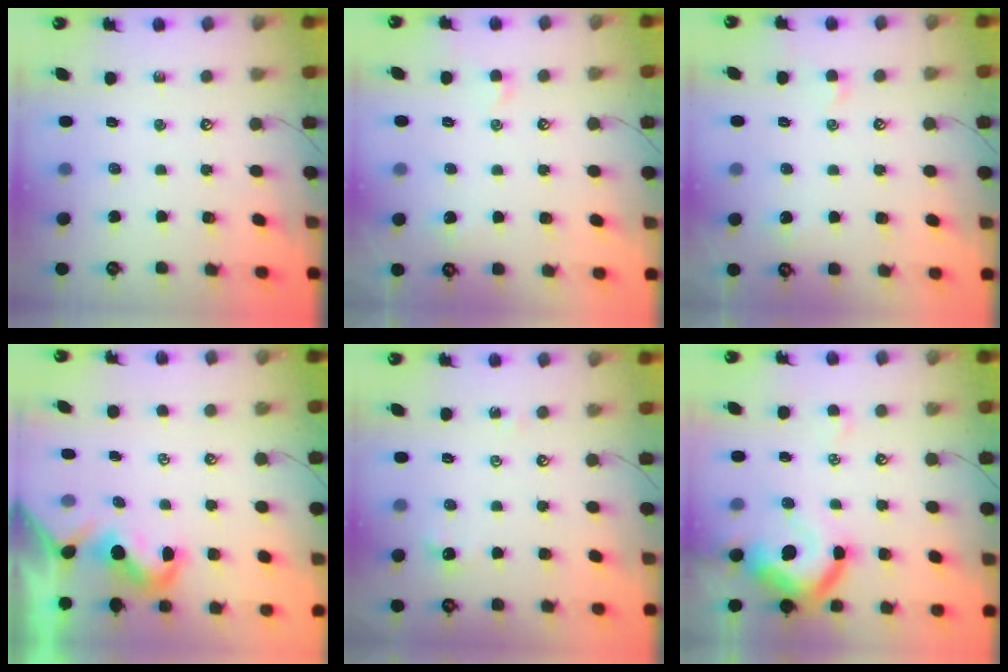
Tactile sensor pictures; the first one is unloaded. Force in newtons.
{"total": 0.5, "press": 0.2, "slide": 0.5}
{"total": 0.5, "press": 0.2, "slide": 0.5}
{"total": 2.0, "press": 1.9, "slide": 0.5}
{"total": 3.9, "press": 3.8, "slide": 0.7}
{"total": 12.5, "press": 12.3, "slide": 1.9}